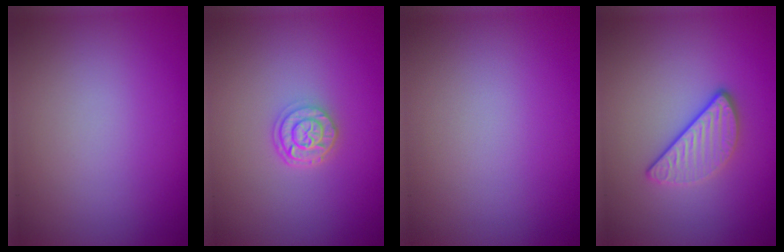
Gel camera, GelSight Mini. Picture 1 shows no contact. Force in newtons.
{"total": 2.6, "press": 2.1, "slide": 1.5}
{"total": 0.0}
{"total": 2.9, "press": 2.4, "slide": 1.6}